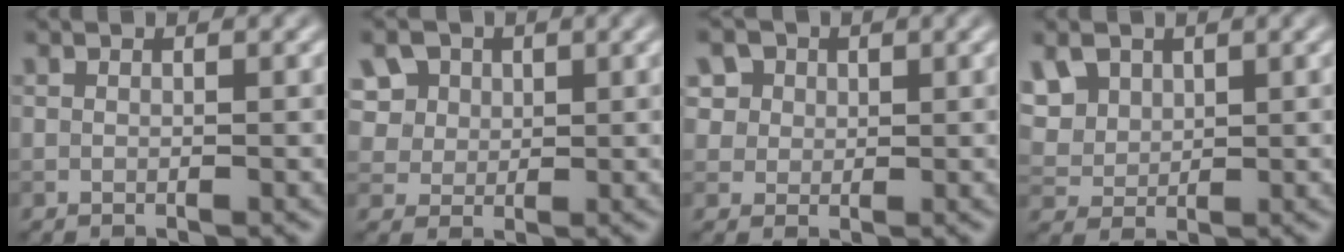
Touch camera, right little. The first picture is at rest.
{"total": 10.0, "force": [5.1, 7.3, 4.6], "torque": [-0.109, 0.028, 0.077]}
{"total": 6.2, "force": [3.3, 4.6, 2.6], "torque": [-0.052, 0.012, 0.046]}
{"total": 5.2, "force": [2.4, 3.7, 2.7], "torque": [-0.086, 0.013, 0.057]}